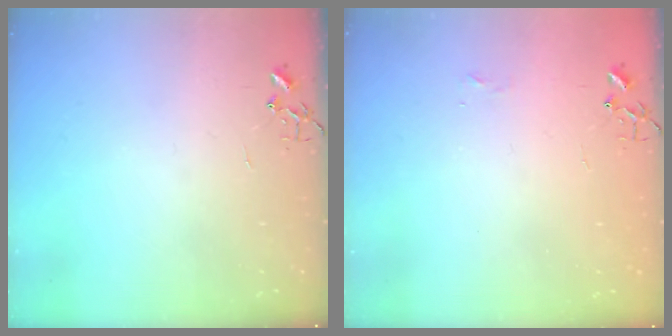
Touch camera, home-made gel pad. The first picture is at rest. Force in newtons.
{"total": 3.9, "press": 3.8, "slide": 0.6}